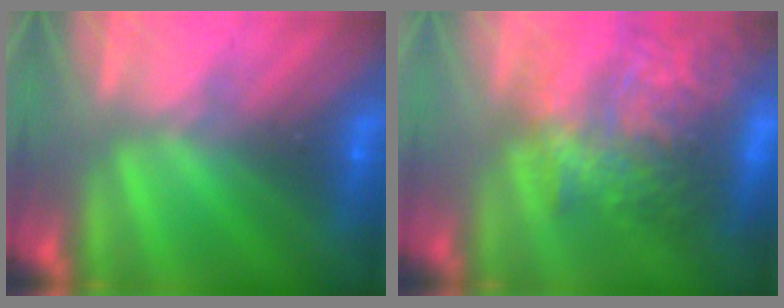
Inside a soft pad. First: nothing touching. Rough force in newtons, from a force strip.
{"total": 11.1}